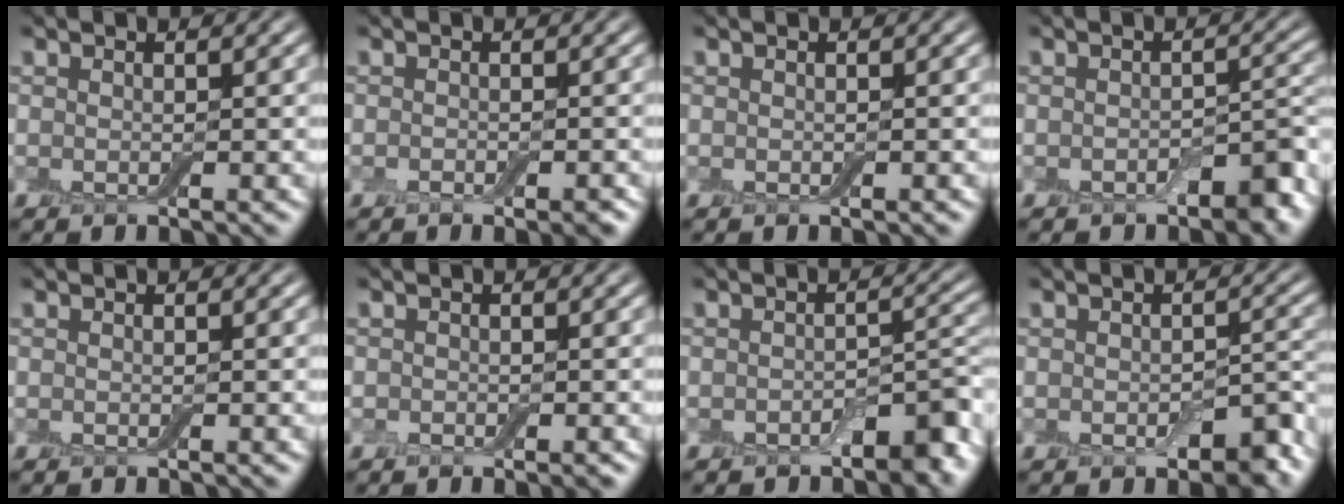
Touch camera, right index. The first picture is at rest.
{"total": 1.3, "force": [-0.8, 0.5, 0.9], "torque": [-0.013, -0.004, -0.011]}
{"total": 0.0}
{"total": 3.1, "force": [-1.8, 1.4, 2.1], "torque": [-0.026, 0.003, -0.026]}
{"total": 0.0}
{"total": 0.9, "force": [-0.5, 0.5, 0.5], "torque": [-0.007, -0.005, -0.008]}
{"total": 3.5, "force": [-2.1, 1.6, 2.3], "torque": [-0.027, 0.003, -0.031]}
{"total": 3.5, "force": [-1.5, 1.8, 2.6], "torque": [-0.034, -0.005, -0.018]}